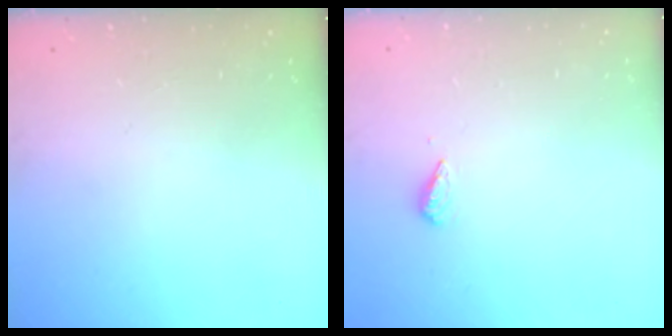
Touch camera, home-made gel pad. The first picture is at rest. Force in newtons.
{"total": 2.9, "press": 2.9, "slide": 0.4}